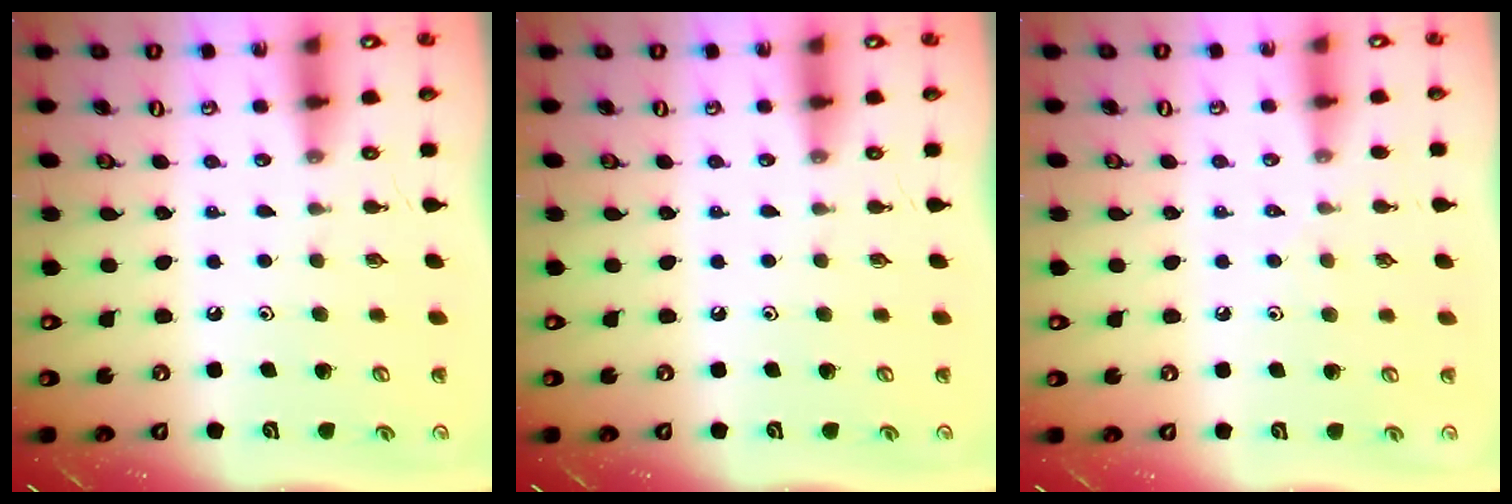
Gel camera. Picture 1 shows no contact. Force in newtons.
{"total": 0.0}
{"total": 3.6, "press": 3.5, "slide": 0.6}